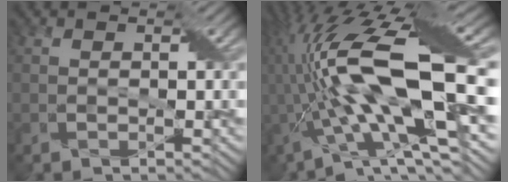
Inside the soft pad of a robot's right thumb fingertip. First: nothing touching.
{"total": 19.3, "force": [-0.2, 7.0, 18.0], "torque": [-0.342, 0.015, -0.014]}